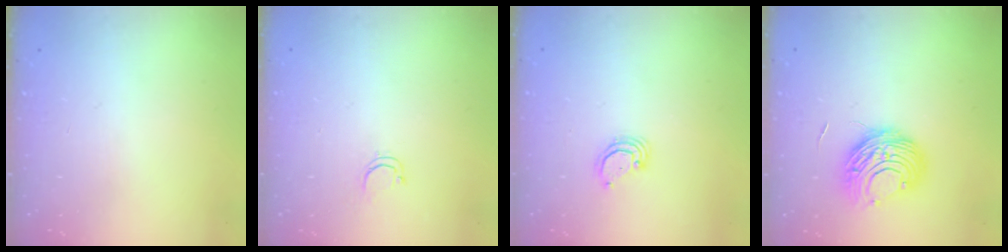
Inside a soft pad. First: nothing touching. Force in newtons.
{"total": 3.5, "press": 3.5, "slide": 0.5}
{"total": 3.1, "press": 3.1, "slide": 0.2}
{"total": 10.4, "press": 10.3, "slide": 1.0}